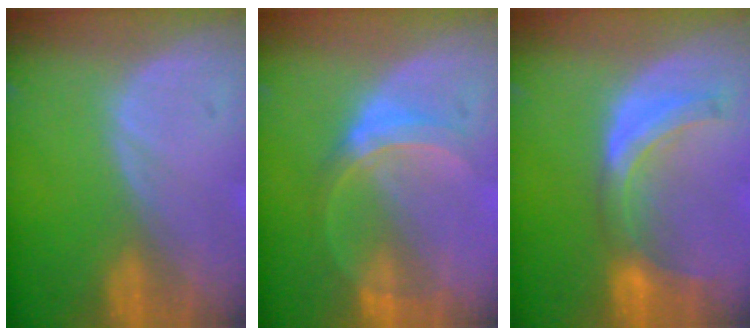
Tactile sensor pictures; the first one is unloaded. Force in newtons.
{"total": 5.1, "press": 5.0, "slide": 1.1}
{"total": 7.3, "press": 6.8, "slide": 2.9}